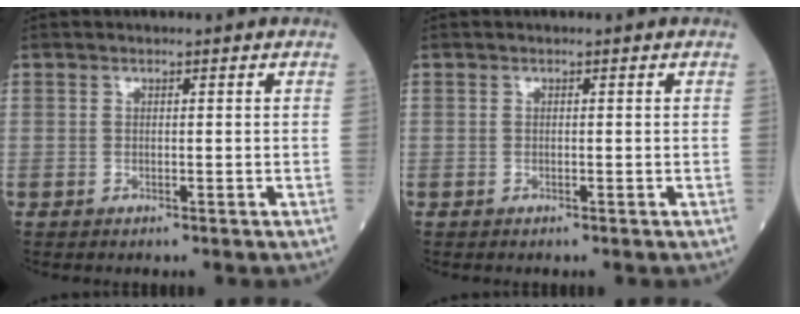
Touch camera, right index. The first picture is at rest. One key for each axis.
{"total": 0.0}